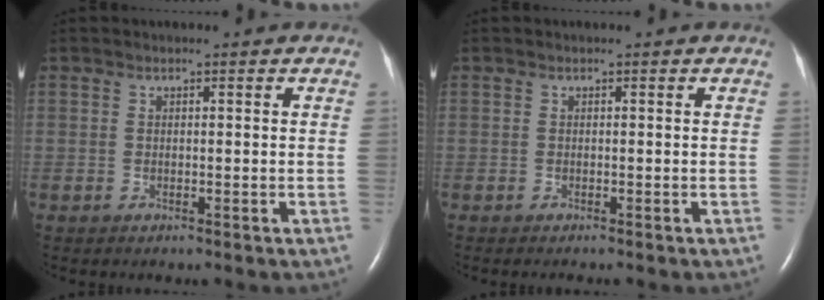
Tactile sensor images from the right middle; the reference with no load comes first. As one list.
[{"total": 0.7, "force": [-0.6, 0.1, 0.3], "torque": [-0.007, -0.002, -0.007]}]